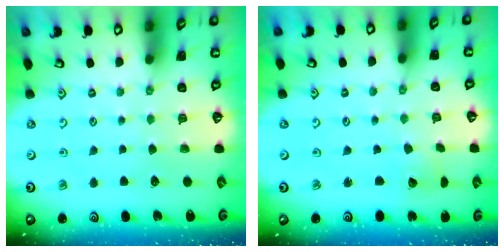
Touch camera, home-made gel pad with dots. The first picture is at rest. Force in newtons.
{"total": 2.0, "press": 2.0, "slide": 0.3}